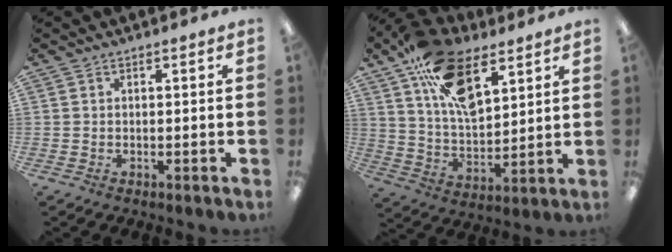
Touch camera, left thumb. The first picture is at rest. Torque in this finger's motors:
{"motor_torque": [0.51, 0.54, 1.56, -1.20, 0.47]}